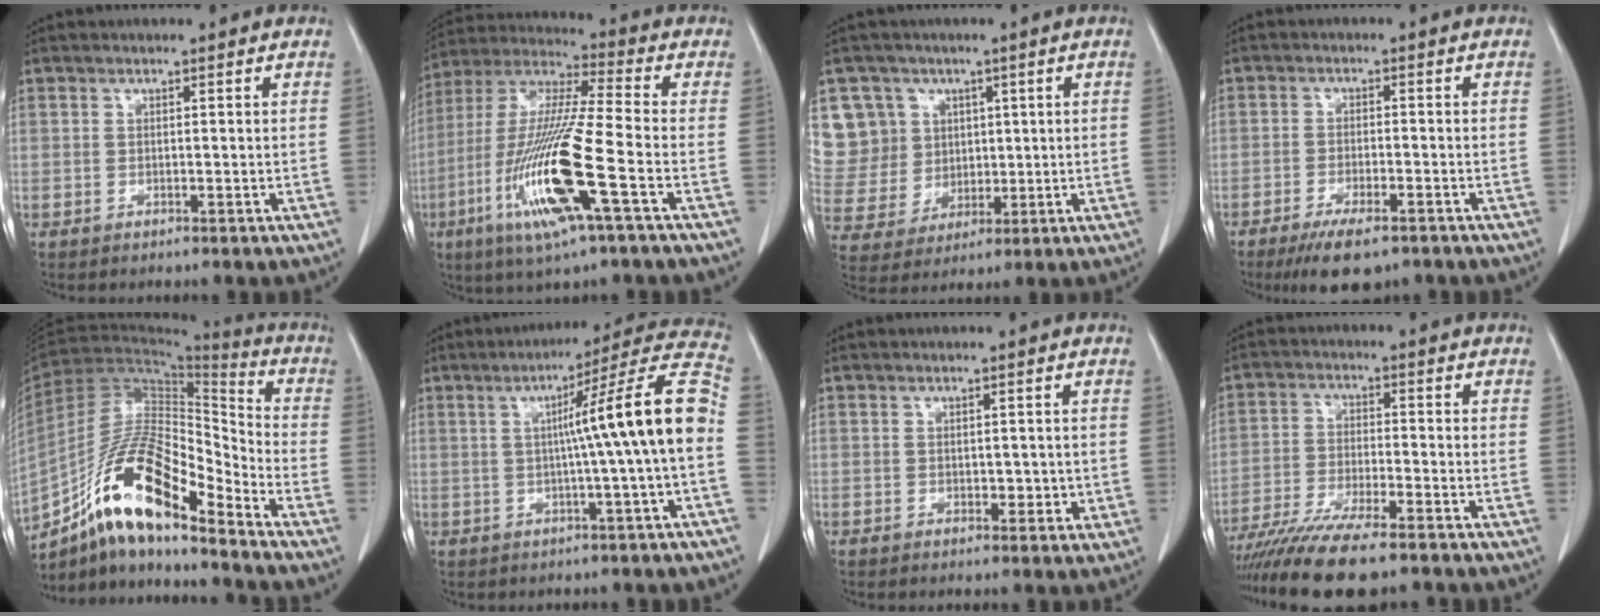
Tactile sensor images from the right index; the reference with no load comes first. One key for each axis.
{"total": 18.2, "fx": -6.2, "fy": 0.7, "fz": 17.1, "tx": -0.364, "ty": -0.023, "tz": -0.120}
{"total": 11.4, "fx": 4.5, "fy": 10.4, "fz": 1.2, "tx": -0.055, "ty": 0.044, "tz": 0.108}
{"total": 7.7, "fx": -5.5, "fy": 2.0, "fz": 4.9, "tx": -0.081, "ty": -0.013, "tz": -0.086}
{"total": 18.2, "fx": -11.7, "fy": 3.8, "fz": 13.4, "tx": -0.252, "ty": 0.006, "tz": -0.209}
{"total": 14.0, "fx": -0.2, "fy": -1.5, "fz": 13.9, "tx": -0.187, "ty": 0.030, "tz": -0.007}
{"total": 2.0, "fx": -0.1, "fy": 1.4, "fz": 1.4, "tx": -0.015, "ty": 0.004, "tz": 0.004}
{"total": 14.0, "fx": -11.4, "fy": 1.2, "fz": 7.9, "tx": -0.142, "ty": -0.034, "tz": -0.191}